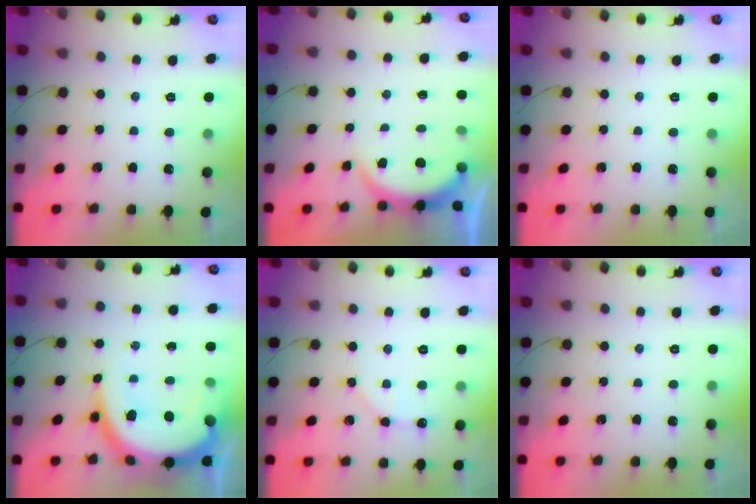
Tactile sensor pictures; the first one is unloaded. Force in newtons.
{"total": 3.3, "press": 3.2, "slide": 0.5}
{"total": 0.0}
{"total": 15.7, "press": 15.6, "slide": 1.3}
{"total": 5.2, "press": 4.7, "slide": 2.2}
{"total": 0.0}